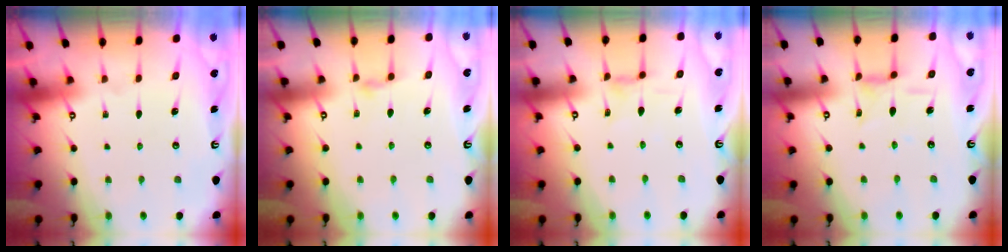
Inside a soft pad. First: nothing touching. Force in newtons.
{"total": 2.3, "press": 2.3, "slide": 0.4}
{"total": 2.3, "press": 2.3, "slide": 0.4}
{"total": 7.0, "press": 7.0, "slide": 0.4}